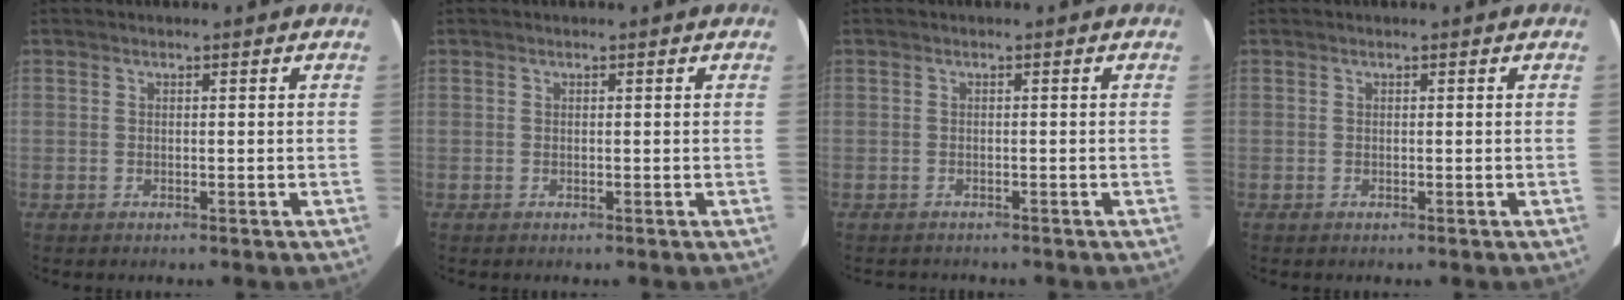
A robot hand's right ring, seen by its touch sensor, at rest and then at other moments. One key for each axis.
{"total": 0.0}
{"total": 2.2, "fx": -2.0, "fy": 0.7, "fz": 0.5, "tx": -0.012, "ty": -0.005, "tz": -0.023}
{"total": 0.0}